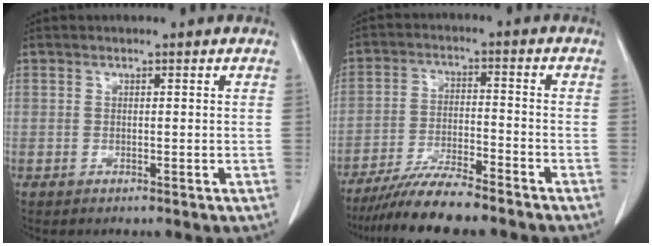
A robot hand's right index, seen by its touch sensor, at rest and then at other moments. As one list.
[{"total": 9.4, "force": [-8.2, 0.4, 4.6], "torque": [-0.077, -0.019, -0.142]}]